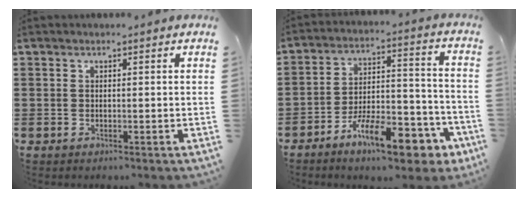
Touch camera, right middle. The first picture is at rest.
{"total": 13.0, "force": [-9.0, 4.5, 8.2], "torque": [-0.127, 0.040, -0.155]}